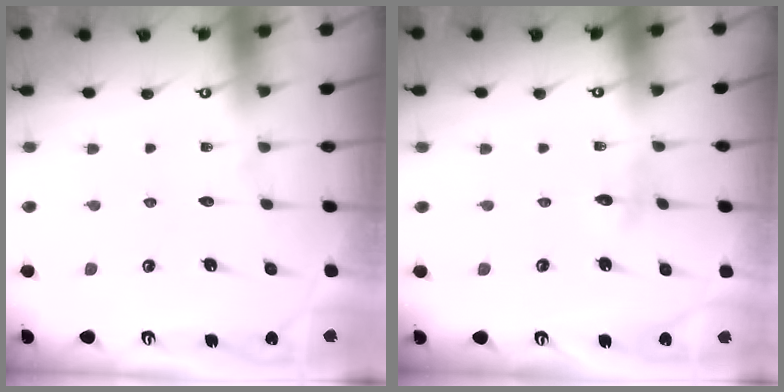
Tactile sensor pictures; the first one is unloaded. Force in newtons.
{"total": 2.6, "press": 2.6, "slide": 0.3}